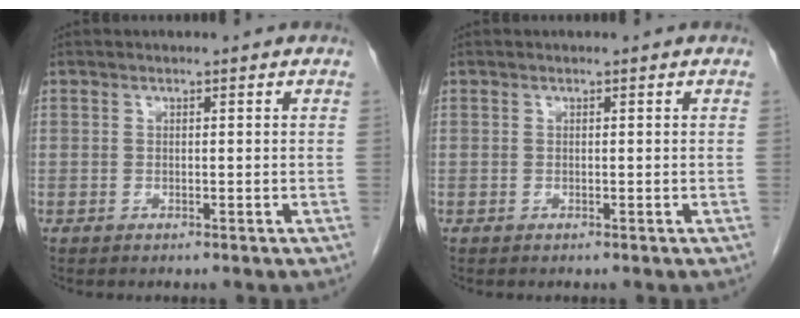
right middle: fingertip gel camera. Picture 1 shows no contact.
{"total": 0.0}